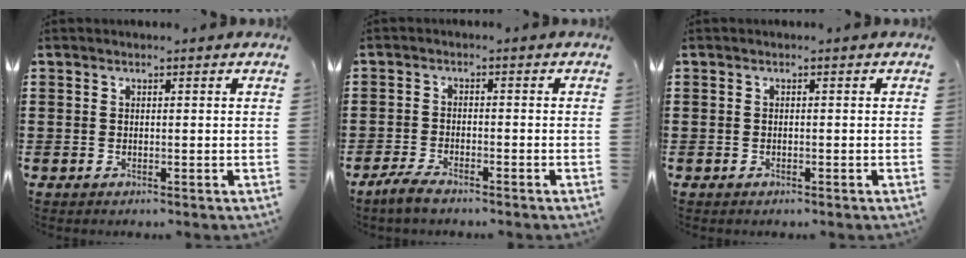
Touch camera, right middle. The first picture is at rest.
{"total": 2.8, "force": [-2.4, 0.7, 1.3], "torque": [-0.029, 0.006, -0.050]}
{"total": 0.5, "force": [-0.4, 0.4, 0.1], "torque": [-0.002, 0.002, -0.009]}